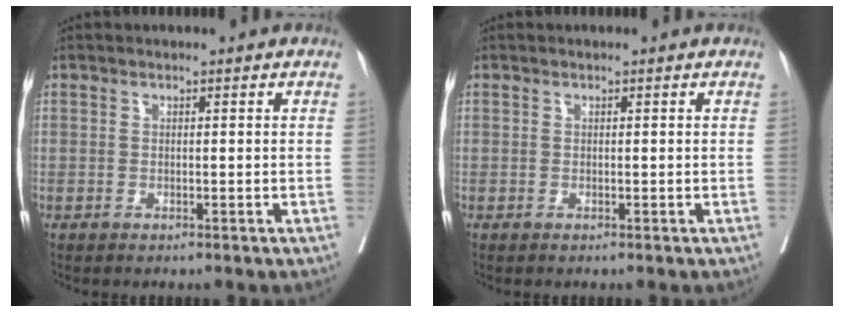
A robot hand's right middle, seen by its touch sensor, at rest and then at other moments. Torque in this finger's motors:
{"motor_torque": [-0.05, 0.00, 0.00, 0.00]}